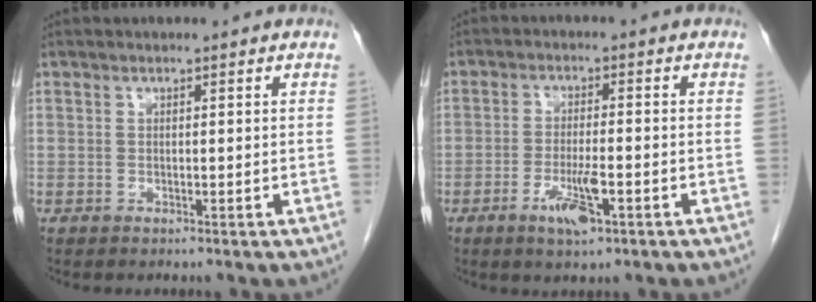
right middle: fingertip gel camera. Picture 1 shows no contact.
{"total": 5.2, "force": [-2.5, 0.9, 4.5], "torque": [-0.087, -0.005, -0.042]}